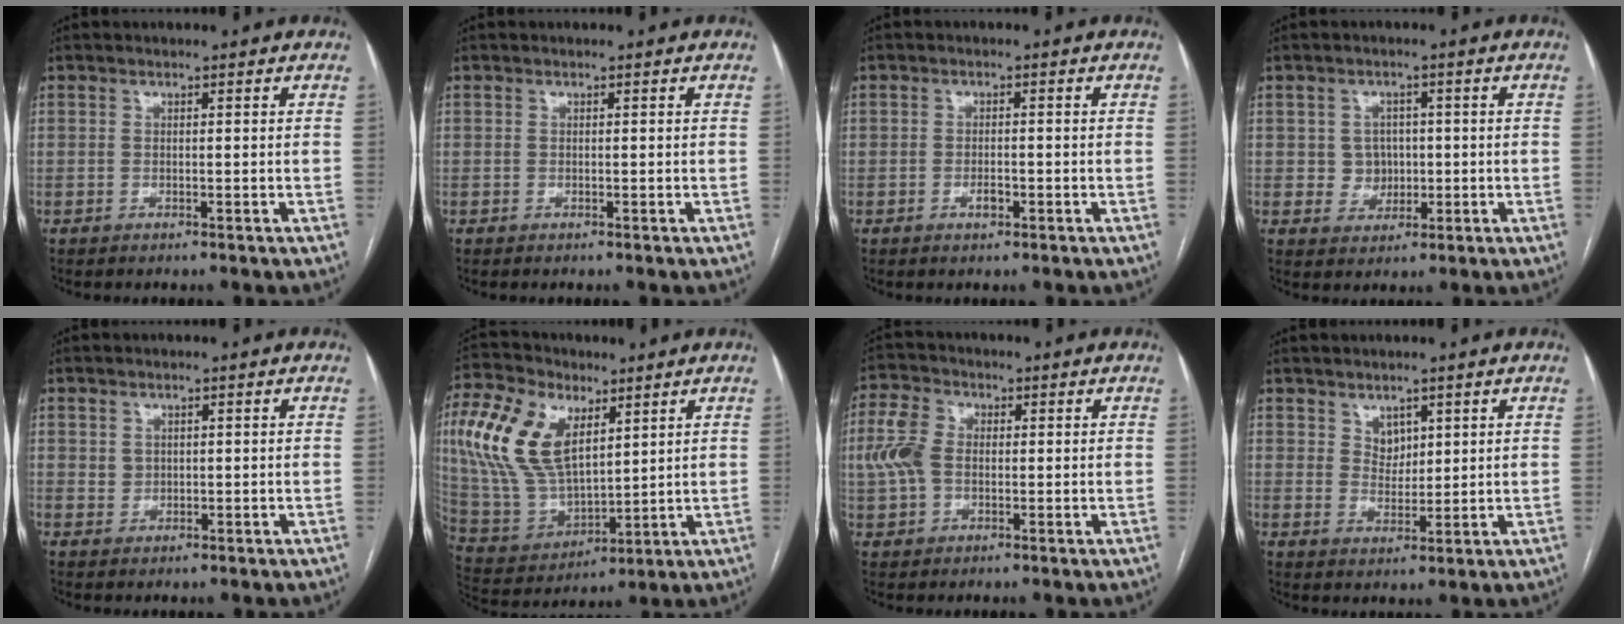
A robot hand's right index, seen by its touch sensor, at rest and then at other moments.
{"total": 0.0}
{"total": 1.9, "force": [-0.8, 0.9, 1.5], "torque": [-0.025, 0.002, -0.012]}
{"total": 4.0, "force": [0.1, 3.9, 1.0], "torque": [-0.007, 0.011, 0.008]}
{"total": 1.5, "force": [0.4, 1.4, 0.3], "torque": [-0.001, 0.000, 0.008]}
{"total": 17.4, "force": [6.4, 9.4, 13.2], "torque": [-0.299, 0.020, 0.129]}
{"total": 7.0, "force": [0.2, 4.9, 5.0], "torque": [-0.133, 0.020, 0.005]}
{"total": 3.1, "force": [1.8, 2.2, 1.2], "torque": [-0.021, -0.001, 0.038]}